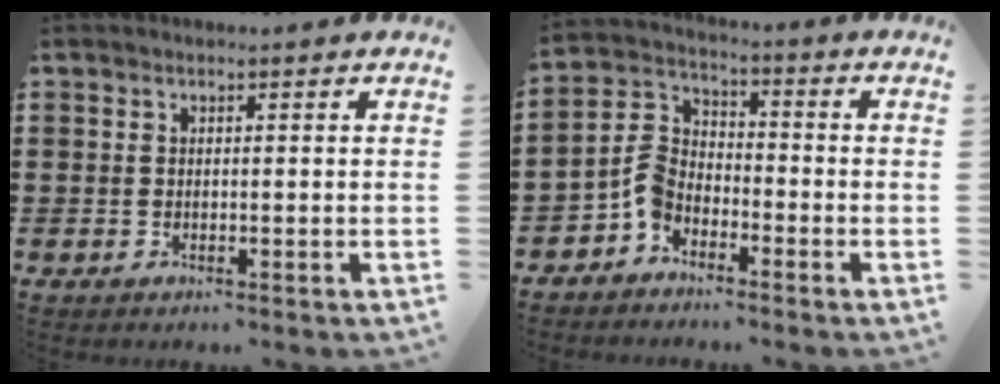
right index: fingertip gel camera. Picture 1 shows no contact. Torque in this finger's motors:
{"motor_torque": [0.72, -0.05, 0.25, 0.08]}